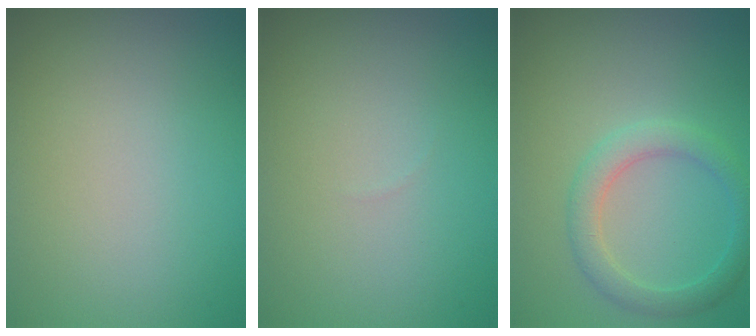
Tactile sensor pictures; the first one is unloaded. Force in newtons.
{"total": 0.0}
{"total": 2.8, "press": 2.8, "slide": 0.1}